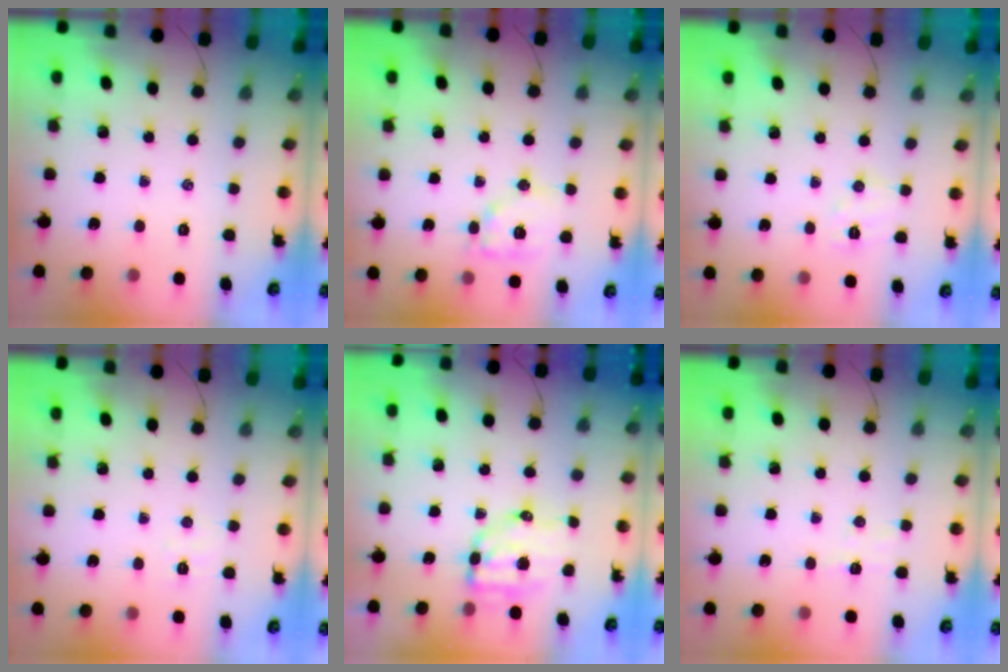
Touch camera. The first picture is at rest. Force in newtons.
{"total": 11.1, "press": 11.1, "slide": 1.2}
{"total": 6.0, "press": 5.9, "slide": 1.0}
{"total": 3.4, "press": 3.3, "slide": 1.0}
{"total": 7.7, "press": 7.6, "slide": 1.1}
{"total": 3.5, "press": 3.4, "slide": 1.0}